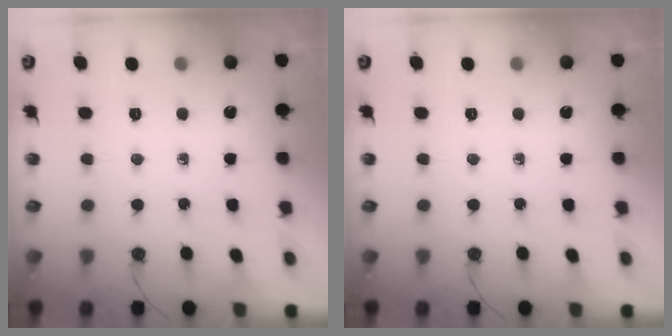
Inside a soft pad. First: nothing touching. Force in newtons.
{"total": 0.0}